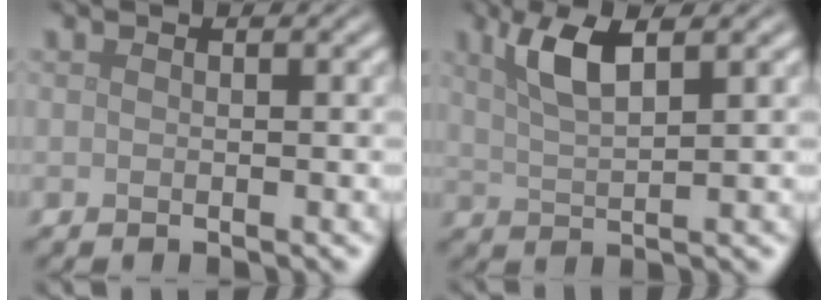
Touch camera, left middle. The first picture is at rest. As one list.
[{"total": 3.9, "force": [2.0, 1.0, 3.2], "torque": [-0.065, 0.003, 0.038]}]